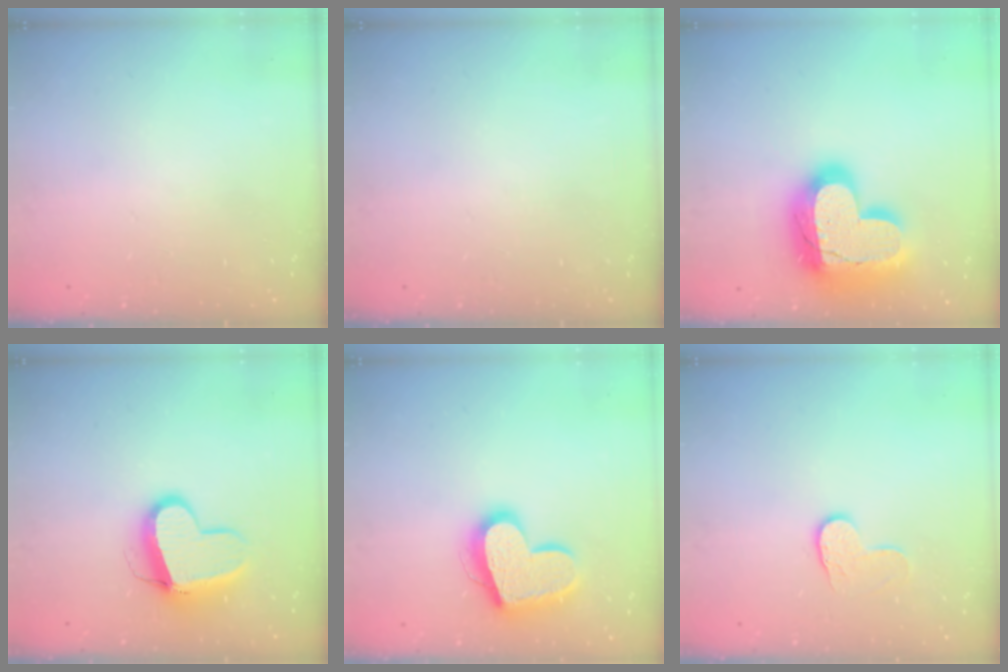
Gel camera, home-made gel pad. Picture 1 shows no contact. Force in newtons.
{"total": 0.0}
{"total": 27.3, "press": 27.2, "slide": 2.0}
{"total": 11.6, "press": 11.6, "slide": 1.2}
{"total": 19.3, "press": 19.2, "slide": 1.5}
{"total": 6.4, "press": 6.4, "slide": 0.6}